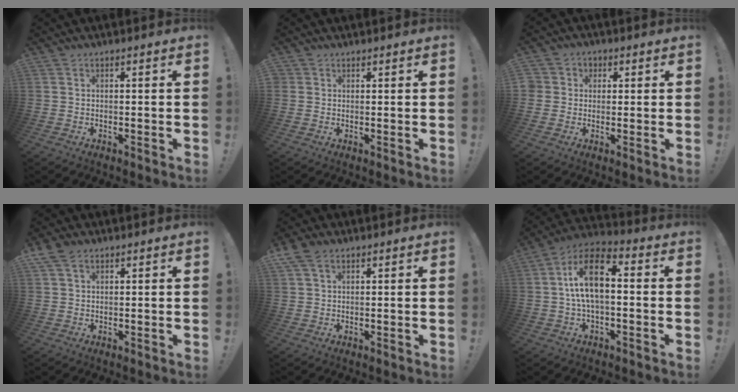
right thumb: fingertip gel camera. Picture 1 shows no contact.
{"total": 1.3, "force": [1.0, 0.9, -0.2], "torque": [0.009, -0.004, 0.017]}
{"total": 4.2, "force": [0.4, 4.1, 1.0], "torque": [-0.017, 0.006, 0.008]}
{"total": 4.4, "force": [2.4, 2.9, 2.3], "torque": [-0.042, -0.003, 0.048]}
{"total": 5.1, "force": [2.8, 3.2, 2.8], "torque": [-0.052, -0.003, 0.056]}
{"total": 13.8, "force": [1.2, 7.1, 11.8], "torque": [-0.206, 0.010, 0.022]}